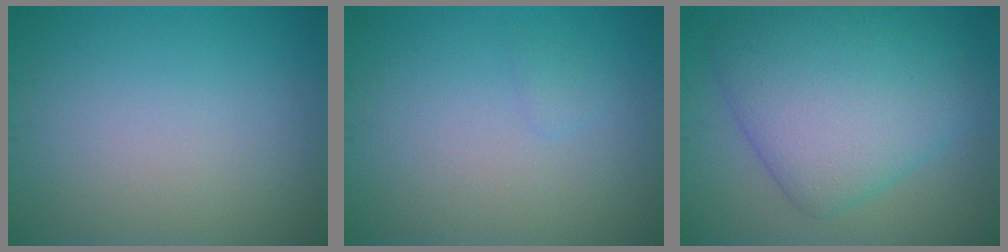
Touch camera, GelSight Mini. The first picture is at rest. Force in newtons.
{"total": 0.6, "press": 0.6, "slide": 0.0}
{"total": 9.0, "press": 9.0, "slide": 0.1}